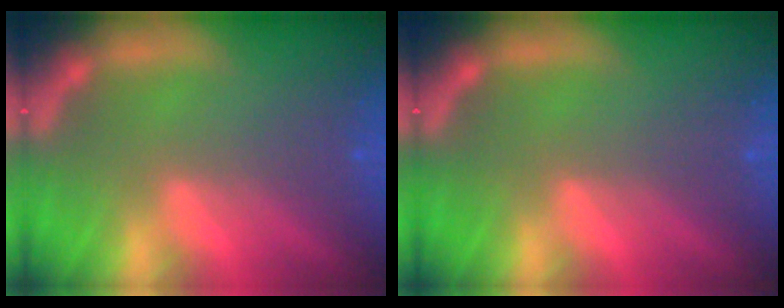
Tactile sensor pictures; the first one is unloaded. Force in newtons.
{"total": 0.0}